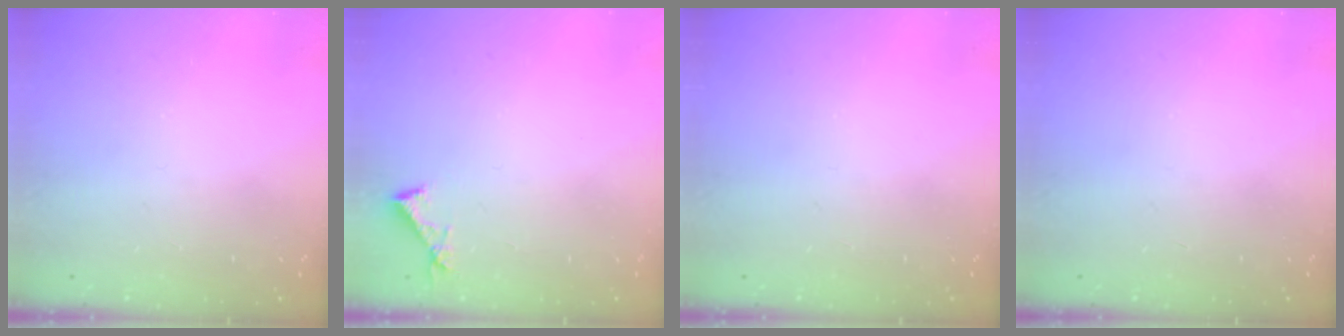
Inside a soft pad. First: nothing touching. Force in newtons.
{"total": 4.2, "press": 4.2, "slide": 0.4}
{"total": 0.0}
{"total": 0.0}